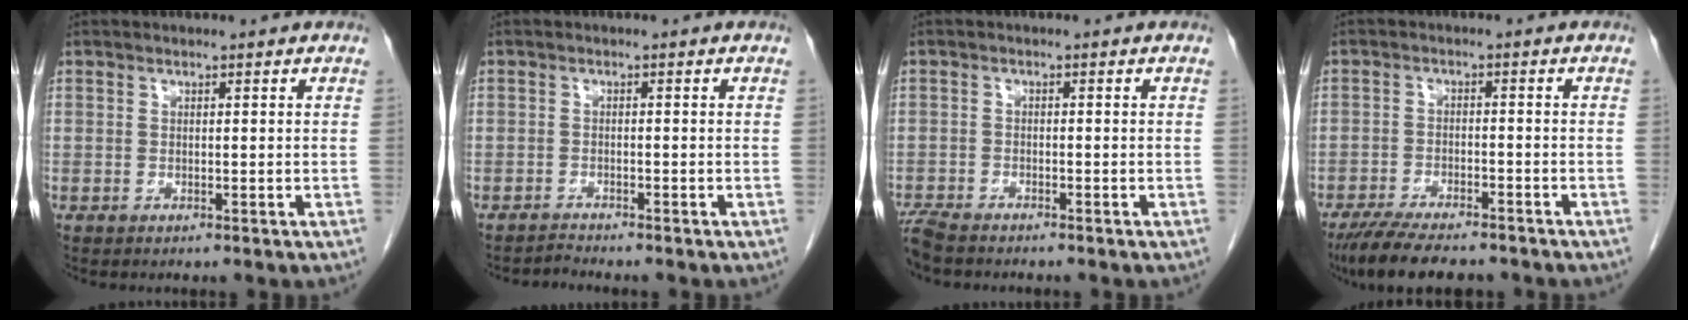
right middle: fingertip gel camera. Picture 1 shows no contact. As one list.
[{"total": 1.3, "force": [-1.2, -0.4, -0.4], "torque": [0.007, -0.009, -0.022]}, {"total": 4.8, "force": [-4.3, 0.9, 1.8], "torque": [-0.036, -0.015, -0.079]}, {"total": 10.4, "force": [-8.7, 2.3, 5.2], "torque": [-0.085, -0.019, -0.137]}]